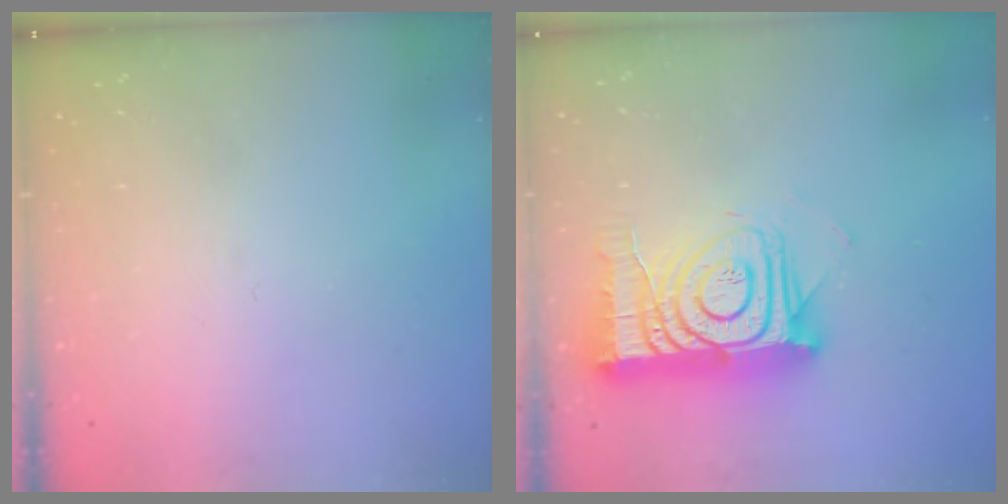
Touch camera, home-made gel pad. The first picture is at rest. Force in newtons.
{"total": 17.6, "press": 17.5, "slide": 1.5}